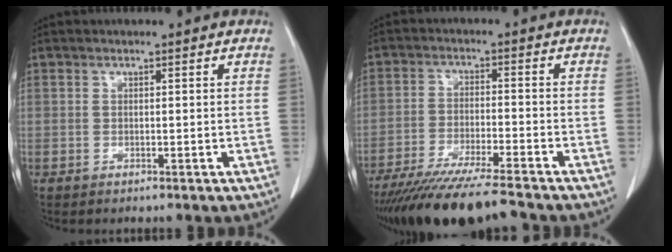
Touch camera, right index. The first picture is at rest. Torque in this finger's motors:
{"motor_torque": [1.17, -0.98, 0.29, 0.15]}